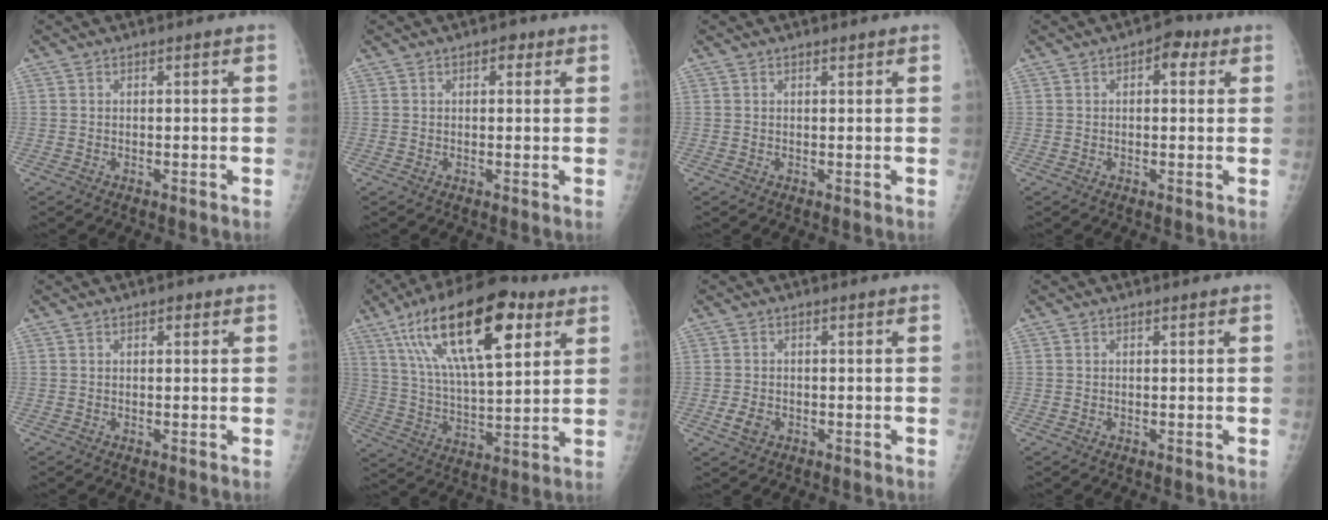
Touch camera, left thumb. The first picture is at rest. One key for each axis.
{"total": 2.0, "fx": 1.0, "fy": 1.2, "fz": 1.2, "tx": -0.005, "ty": 0.000, "tz": 0.009}
{"total": 0.6, "fx": 0.5, "fy": 0.2, "fz": 0.3, "tx": -0.006, "ty": -0.003, "tz": 0.007}
{"total": 4.2, "fx": 1.6, "fy": 2.5, "fz": 3.0, "tx": -0.019, "ty": 0.003, "tz": 0.014}
{"total": 1.2, "fx": 0.6, "fy": 0.7, "fz": 0.8, "tx": -0.006, "ty": 0.000, "tz": 0.006}
{"total": 24.1, "fx": 11.3, "fy": 9.3, "fz": 19.1, "tx": -0.311, "ty": -0.019, "tz": 0.191}
{"total": 2.7, "fx": -0.9, "fy": 2.0, "fz": 1.6, "tx": -0.029, "ty": 0.000, "tz": -0.013}
{"total": 0.0}